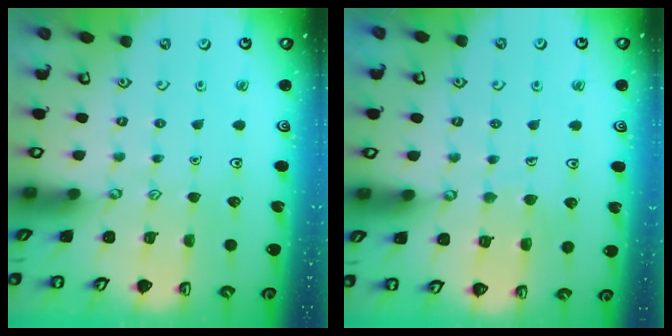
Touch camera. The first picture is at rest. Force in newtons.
{"total": 5.8, "press": 5.7, "slide": 0.6}